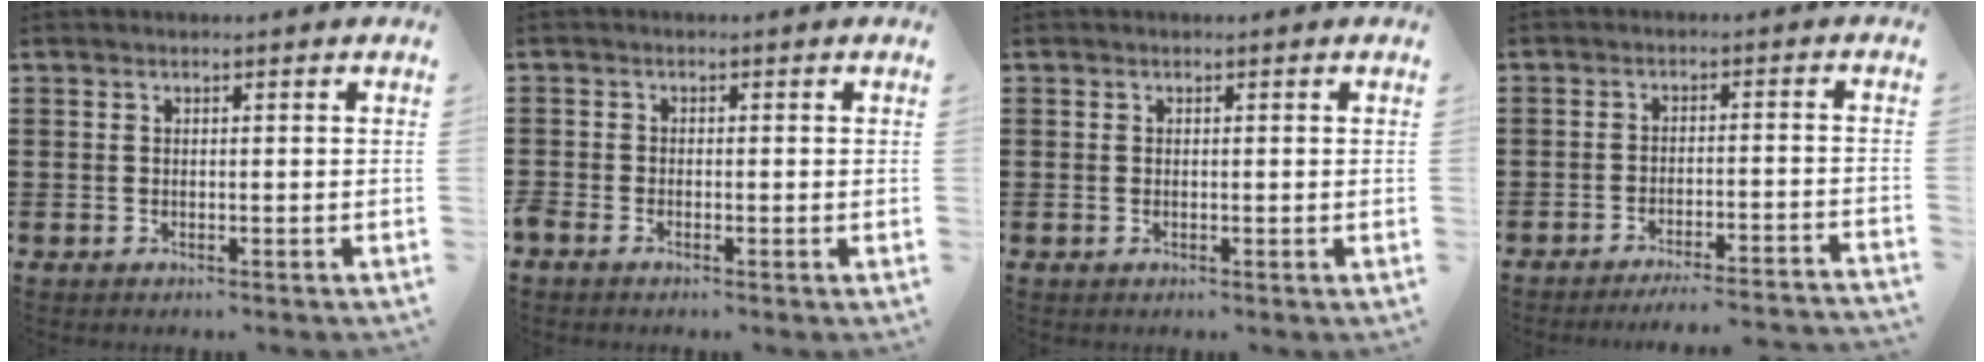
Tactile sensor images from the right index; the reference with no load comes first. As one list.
[{"total": 1.0, "force": [-1.0, 0.2, 0.2], "torque": [-0.007, -0.001, -0.019]}, {"total": 0.0}, {"total": 3.7, "force": [-3.4, -0.5, 1.2], "torque": [-0.022, -0.007, -0.070]}]